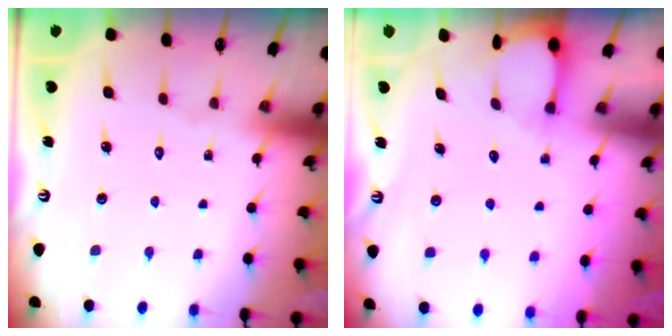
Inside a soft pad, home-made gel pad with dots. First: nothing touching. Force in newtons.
{"total": 2.4, "press": 2.3, "slide": 0.4}